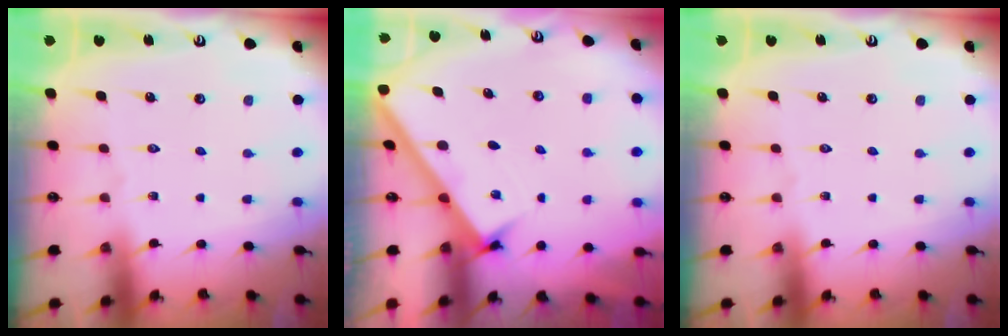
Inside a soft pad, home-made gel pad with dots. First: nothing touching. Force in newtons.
{"total": 2.7, "press": 2.6, "slide": 0.3}
{"total": 0.0}